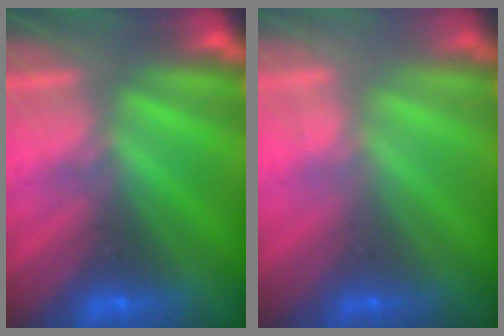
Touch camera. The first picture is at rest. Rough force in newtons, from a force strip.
{"total": 2.3}